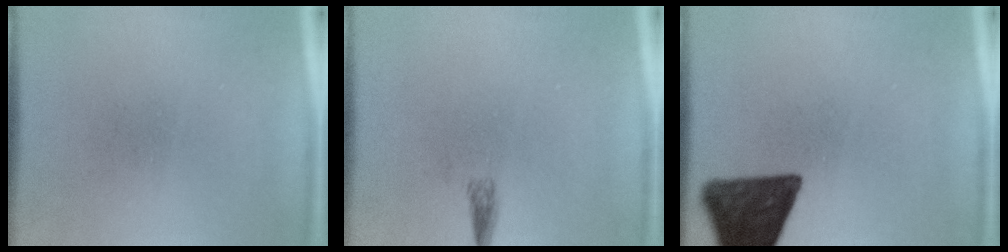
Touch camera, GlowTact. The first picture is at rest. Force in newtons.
{"total": 1.2}
{"total": 13.7}